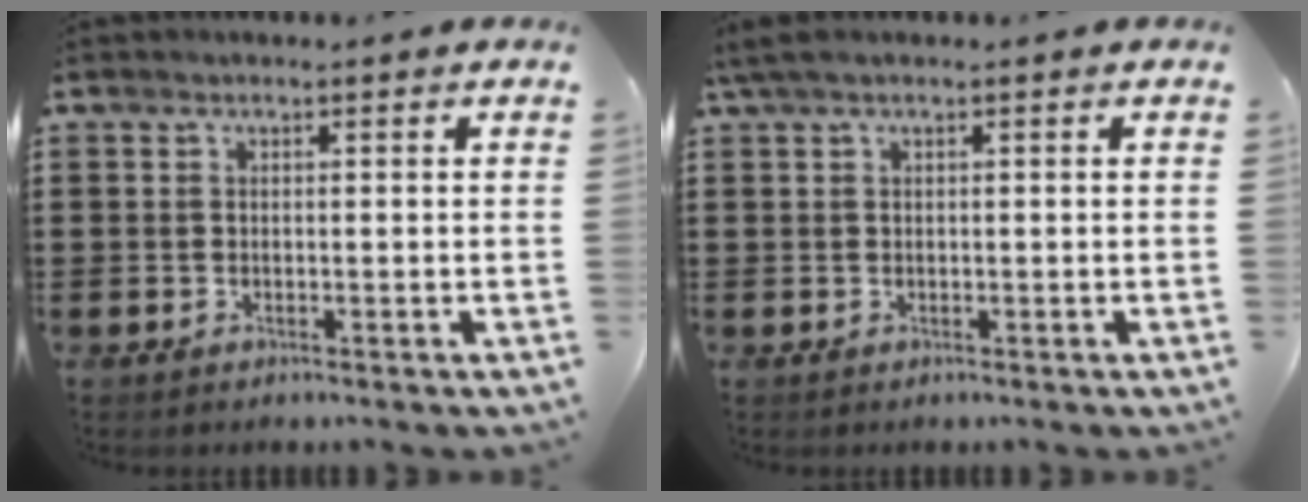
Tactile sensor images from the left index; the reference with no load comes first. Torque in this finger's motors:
{"motor_torque": [1.07, -1.06, 0.27, 0.06]}